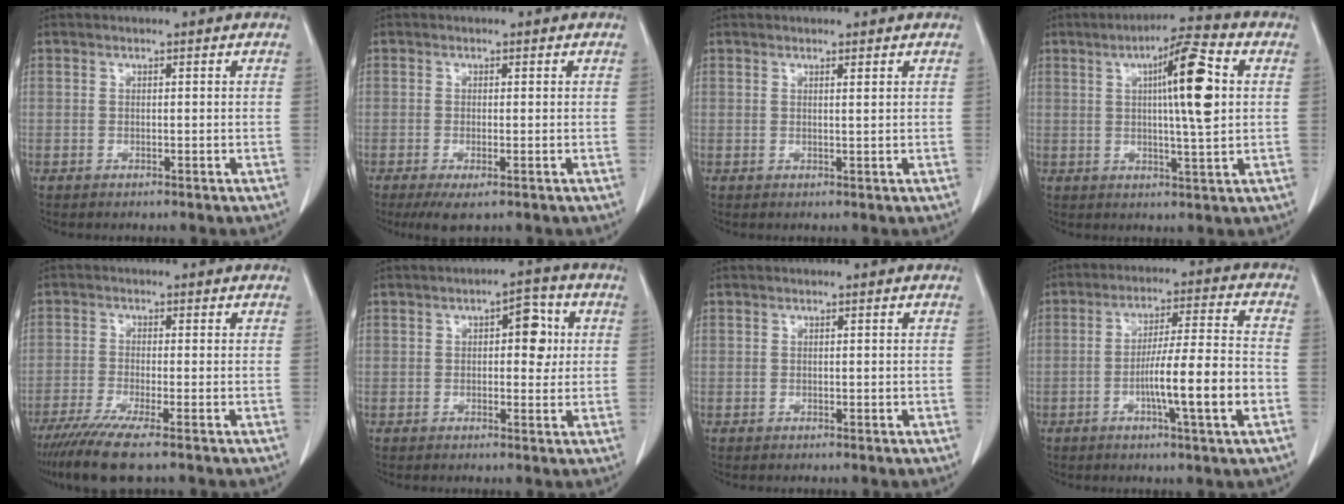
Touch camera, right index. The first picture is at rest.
{"total": 3.5, "force": [-1.8, 0.8, 2.8], "torque": [-0.049, -0.011, -0.026]}
{"total": 0.7, "force": [0.5, -0.1, 0.4], "torque": [-0.011, -0.003, 0.010]}
{"total": 10.8, "force": [2.1, 0.6, 10.6], "torque": [-0.165, 0.009, 0.031]}
{"total": 7.1, "force": [-5.2, -0.3, 4.8], "torque": [-0.081, -0.021, -0.092]}
{"total": 5.2, "force": [1.0, 2.4, 4.5], "torque": [-0.057, 0.018, 0.012]}
{"total": 0.0}
{"total": 11.7, "force": [-3.5, -0.1, 11.1], "torque": [-0.181, 0.003, -0.057]}